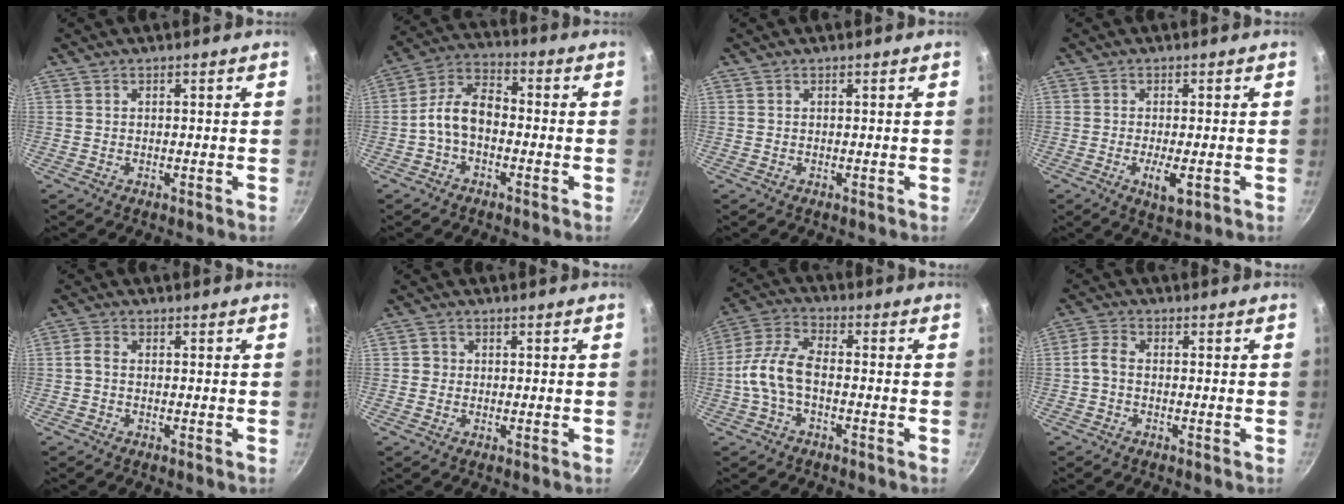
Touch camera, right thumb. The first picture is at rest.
{"total": 9.1, "force": [-1.6, 5.6, 6.9], "torque": [-0.123, 0.037, -0.043]}
{"total": 0.0}
{"total": 4.2, "force": [-1.2, 1.4, 3.7], "torque": [-0.066, -0.007, -0.018]}
{"total": 1.9, "force": [-0.3, 1.2, 1.5], "torque": [-0.031, 0.004, -0.012]}
{"total": 1.6, "force": [0.0, 1.5, 0.4], "torque": [0.002, 0.004, -0.003]}
{"total": 9.2, "force": [-1.7, 4.7, 7.7], "torque": [-0.166, 0.032, -0.041]}
{"total": 3.4, "force": [-0.7, 2.1, 2.7], "torque": [-0.056, 0.011, -0.021]}